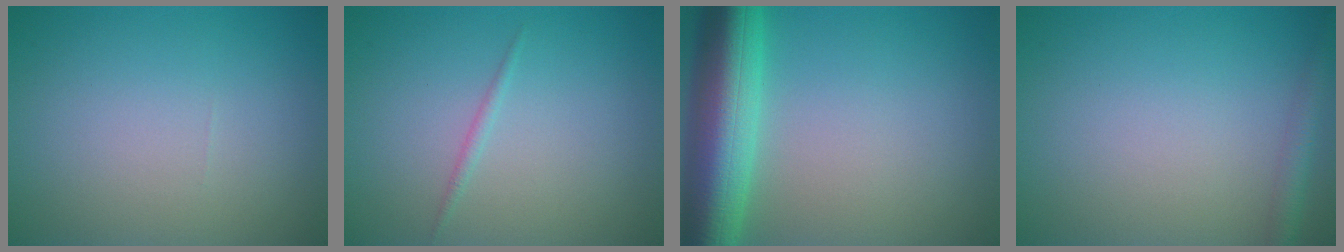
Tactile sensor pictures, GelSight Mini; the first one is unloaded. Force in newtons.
{"total": 0.7, "press": 0.7, "slide": 0.1}
{"total": 9.2, "press": 9.2, "slide": 0.4}
{"total": 1.9, "press": 1.9, "slide": 0.1}